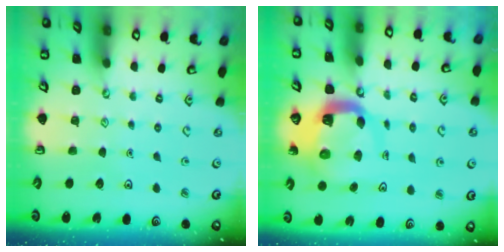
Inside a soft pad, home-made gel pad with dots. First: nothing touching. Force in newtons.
{"total": 8.0, "press": 7.9, "slide": 1.0}